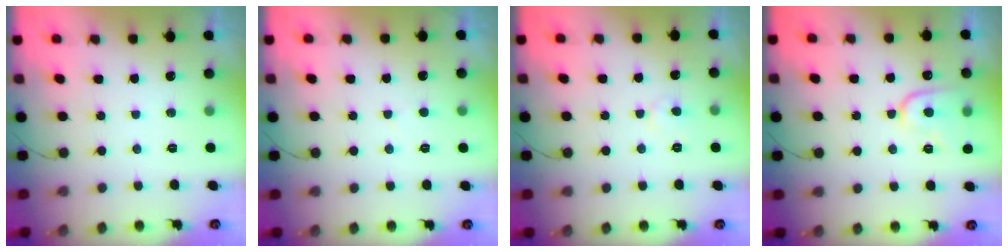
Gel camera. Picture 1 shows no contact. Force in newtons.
{"total": 2.3, "press": 2.3, "slide": 0.3}
{"total": 3.3, "press": 3.2, "slide": 0.4}
{"total": 10.7, "press": 10.7, "slide": 0.7}